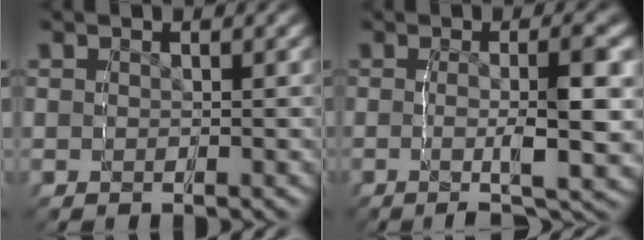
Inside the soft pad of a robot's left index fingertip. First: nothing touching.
{"total": 5.5, "force": [-1.2, 0.6, 5.3], "torque": [-0.083, -0.007, -0.023]}